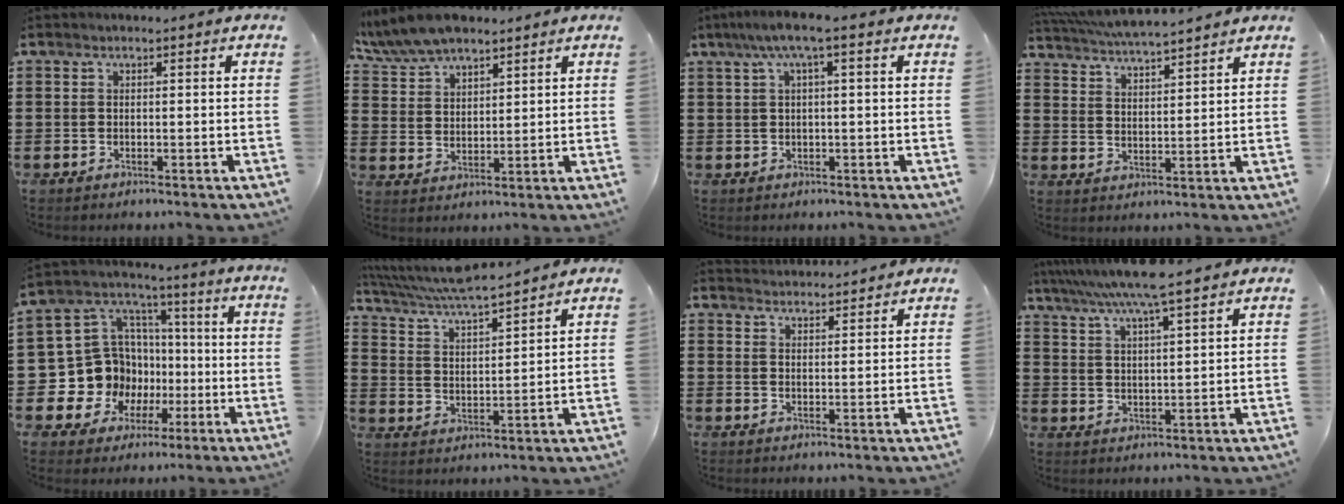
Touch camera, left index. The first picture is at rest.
{"total": 7.3, "force": [6.6, 2.2, 2.4], "torque": [-0.073, -0.011, 0.122]}
{"total": 3.9, "force": [1.0, 0.3, 3.8], "torque": [-0.081, 0.001, 0.012]}
{"total": 4.9, "force": [4.8, -0.3, 1.1], "torque": [-0.040, -0.024, 0.084]}
{"total": 13.2, "force": [-2.2, 12.4, 4.0], "torque": [-0.123, -0.017, -0.018]}
{"total": 6.3, "force": [5.8, -0.1, 2.4], "torque": [-0.071, -0.032, 0.099]}
{"total": 2.9, "force": [2.8, -0.1, -0.4], "torque": [-0.001, -0.011, 0.054]}
{"total": 7.4, "force": [6.4, -0.4, 3.7], "torque": [-0.091, -0.028, 0.110]}